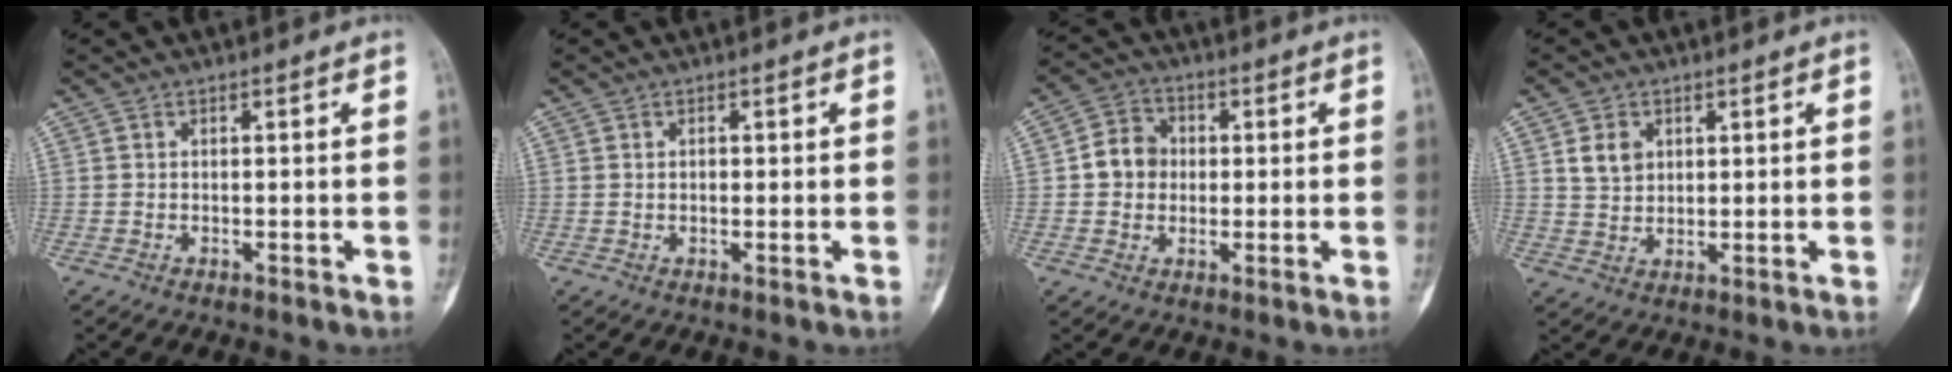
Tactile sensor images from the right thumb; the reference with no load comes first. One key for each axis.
{"total": 0.9, "fx": 0.1, "fy": 0.7, "fz": 0.6, "tx": -0.003, "ty": 0.006, "tz": 0.001}
{"total": 6.4, "fx": 0.2, "fy": 5.7, "fz": 2.8, "tx": -0.021, "ty": 0.017, "tz": -0.006}
{"total": 4.6, "fx": 1.8, "fy": 3.6, "fz": 2.3, "tx": -0.018, "ty": -0.006, "tz": 0.035}